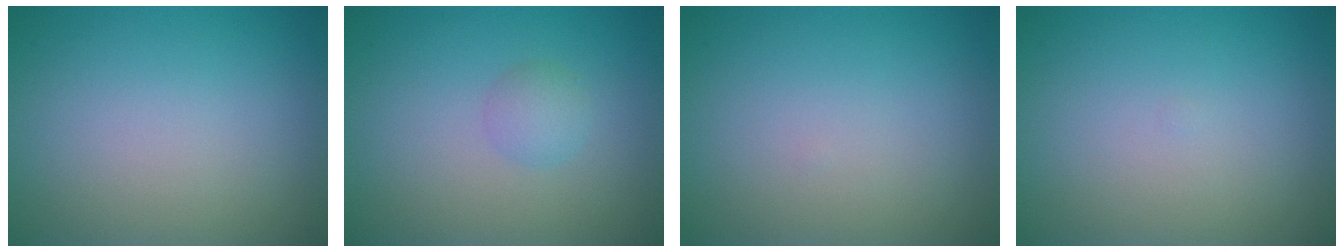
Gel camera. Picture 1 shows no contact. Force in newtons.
{"total": 1.5, "press": 1.5, "slide": 0.1}
{"total": 0.0}
{"total": 0.0}